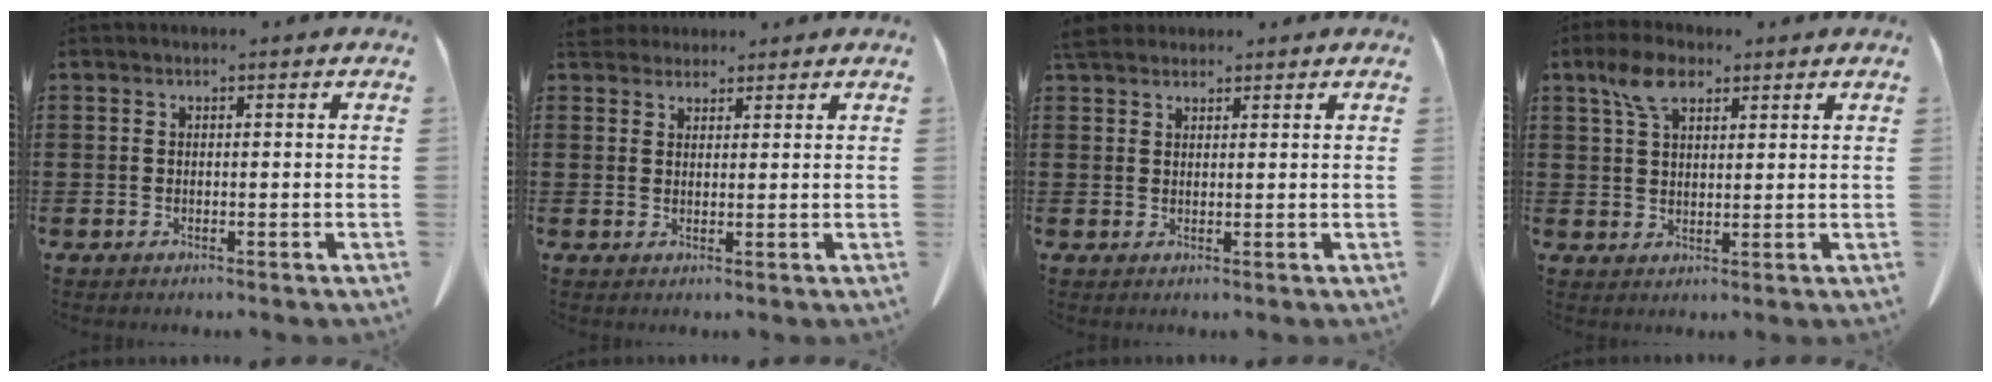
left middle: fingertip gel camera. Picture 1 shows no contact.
{"total": 3.3, "force": [3.0, 1.1, 0.8], "torque": [-0.024, -0.003, 0.060]}
{"total": 3.2, "force": [2.8, 1.1, 1.1], "torque": [-0.030, 0.001, 0.056]}
{"total": 5.8, "force": [3.5, 2.9, 3.7], "torque": [-0.084, 0.009, 0.065]}